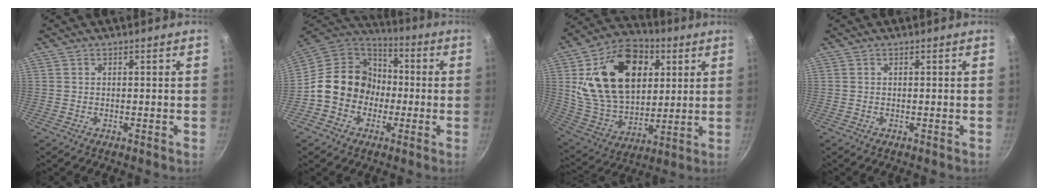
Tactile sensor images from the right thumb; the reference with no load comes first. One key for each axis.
{"total": 15.3, "fx": -2.2, "fy": 13.4, "fz": 7.1, "tx": -0.076, "ty": 0.048, "tz": -0.052}
{"total": 26.0, "fx": 7.0, "fy": 17.3, "fz": 18.2, "tx": -0.285, "ty": -0.011, "tz": 0.125}
{"total": 0.0}